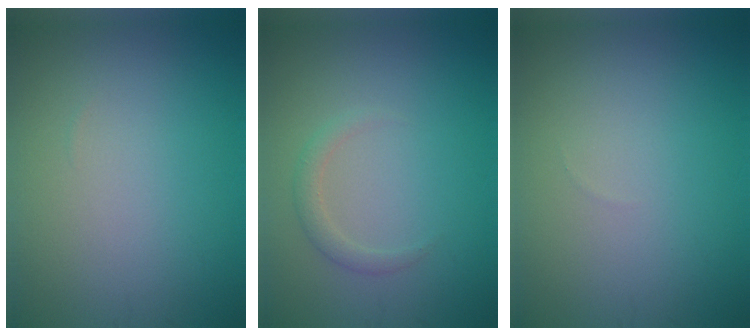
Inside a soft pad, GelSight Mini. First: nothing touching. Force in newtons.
{"total": 1.4, "press": 1.4, "slide": 0.1}
{"total": 0.0}